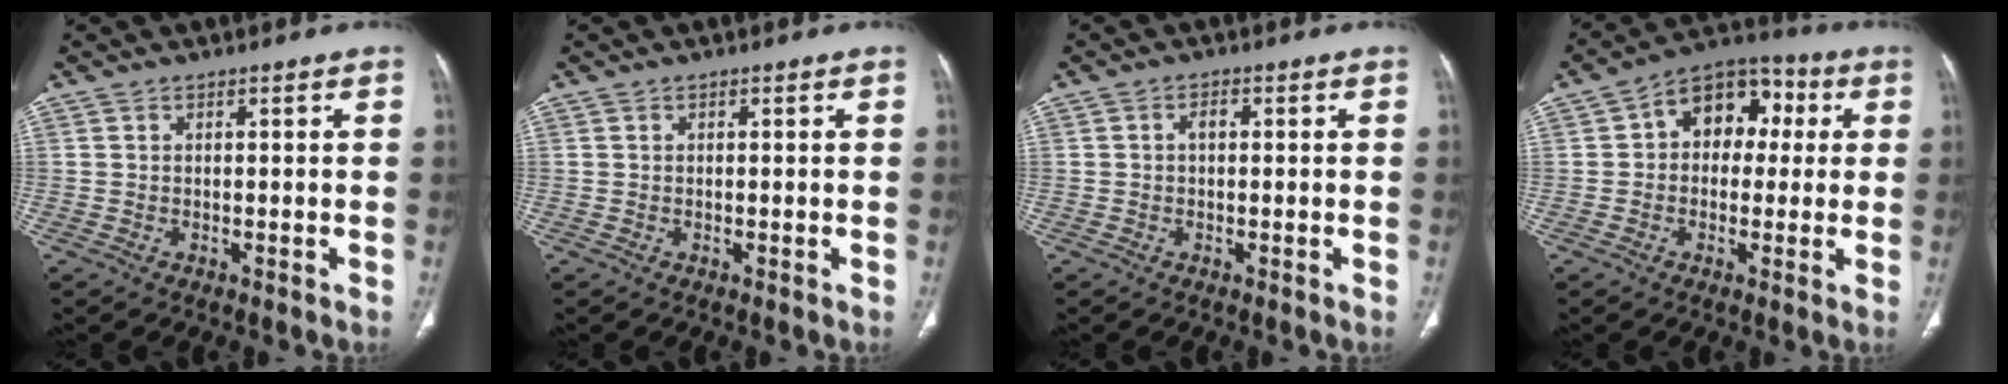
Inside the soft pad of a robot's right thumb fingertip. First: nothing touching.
{"total": 0.0}
{"total": 1.7, "force": [0.1, 1.1, 1.3], "torque": [-0.020, 0.007, -0.001]}
{"total": 12.0, "force": [2.2, 8.7, 8.0], "torque": [-0.073, 0.031, 0.020]}